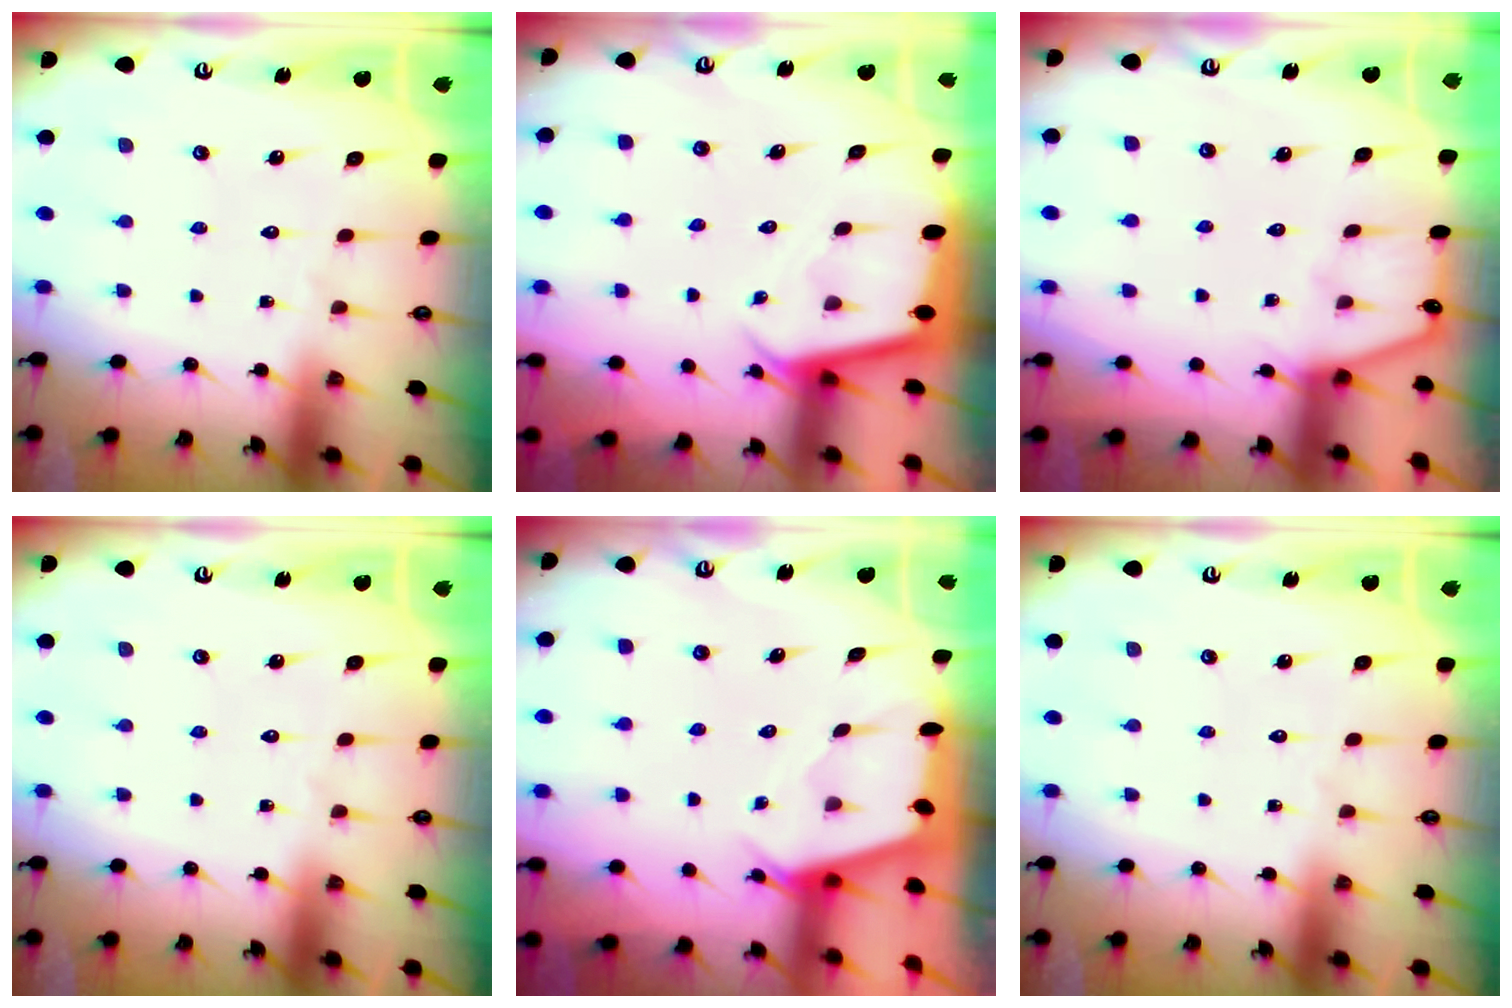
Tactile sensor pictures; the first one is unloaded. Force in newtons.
{"total": 2.3, "press": 2.3, "slide": 0.1}
{"total": 2.5, "press": 2.4, "slide": 0.3}
{"total": 0.0}
{"total": 2.4, "press": 2.4, "slide": 0.3}
{"total": 0.0}